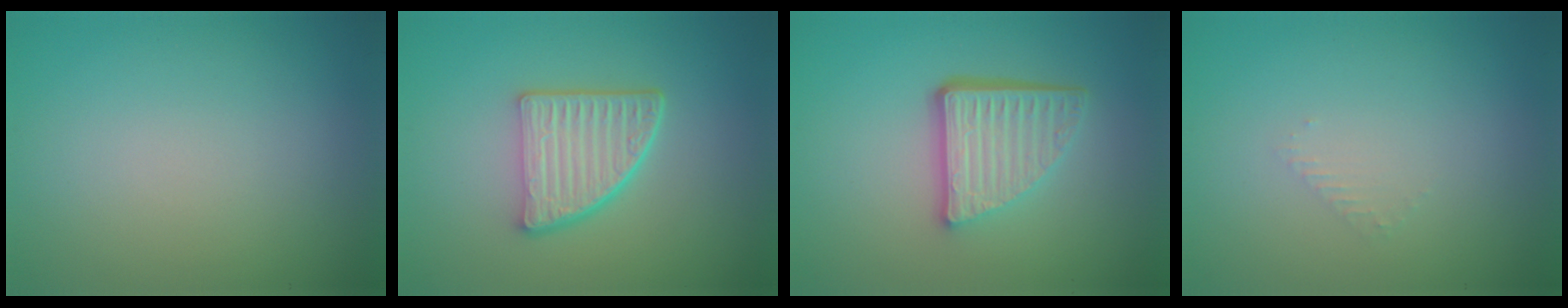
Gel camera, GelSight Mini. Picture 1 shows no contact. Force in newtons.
{"total": 5.0, "press": 3.7, "slide": 3.4}
{"total": 5.3, "press": 3.7, "slide": 3.9}
{"total": 0.8, "press": 0.8, "slide": 0.3}